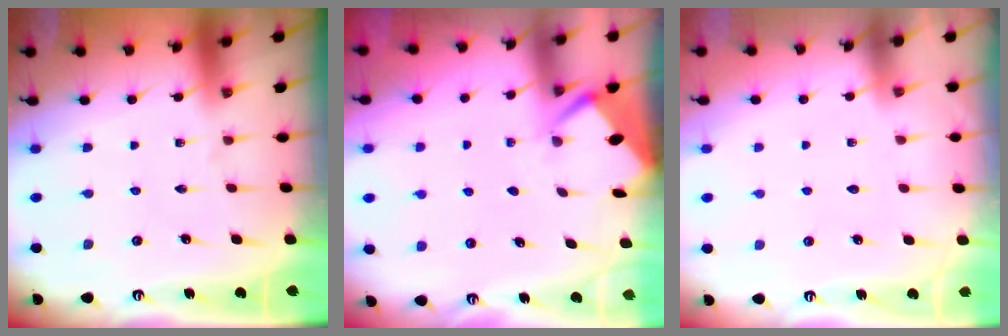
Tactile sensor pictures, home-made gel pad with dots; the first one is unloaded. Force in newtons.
{"total": 2.8, "press": 2.7, "slide": 0.4}
{"total": 1.0, "press": 1.0, "slide": 0.0}